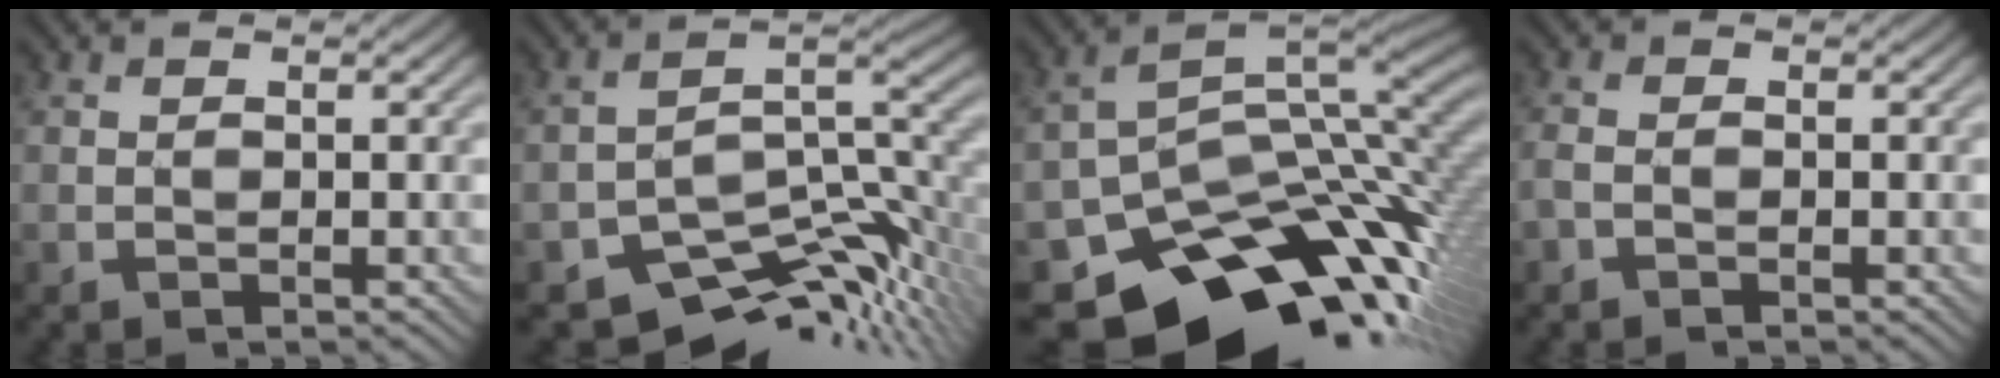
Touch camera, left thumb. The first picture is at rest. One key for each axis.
{"total": 11.2, "fx": -7.9, "fy": 4.2, "fz": 6.7, "tx": -0.098, "ty": -0.019, "tz": -0.134}
{"total": 17.5, "fx": -9.1, "fy": 9.7, "fz": 11.4, "tx": -0.191, "ty": -0.055, "tz": -0.127}
{"total": 1.6, "fx": -0.9, "fy": 0.7, "fz": 1.1, "tx": -0.034, "ty": -0.001, "tz": -0.026}